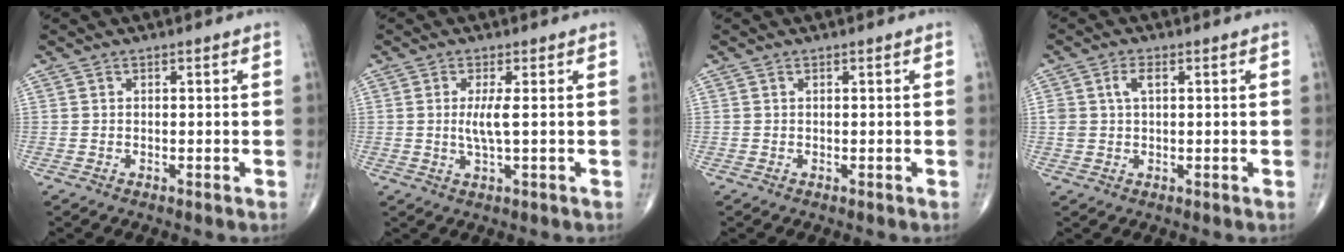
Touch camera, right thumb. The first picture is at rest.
{"total": 3.6, "force": [0.3, 0.2, 3.6], "torque": [-0.088, -0.011, 0.004]}
{"total": 0.0}
{"total": 3.4, "force": [0.9, 2.0, 2.6], "torque": [-0.060, 0.008, 0.019]}